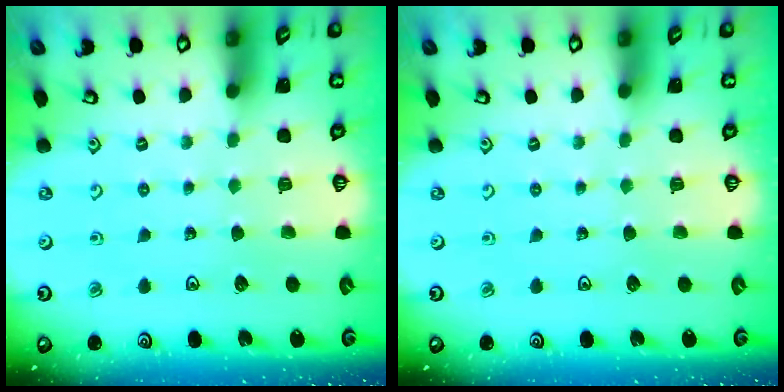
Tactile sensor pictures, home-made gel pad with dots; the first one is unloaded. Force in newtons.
{"total": 0.0}